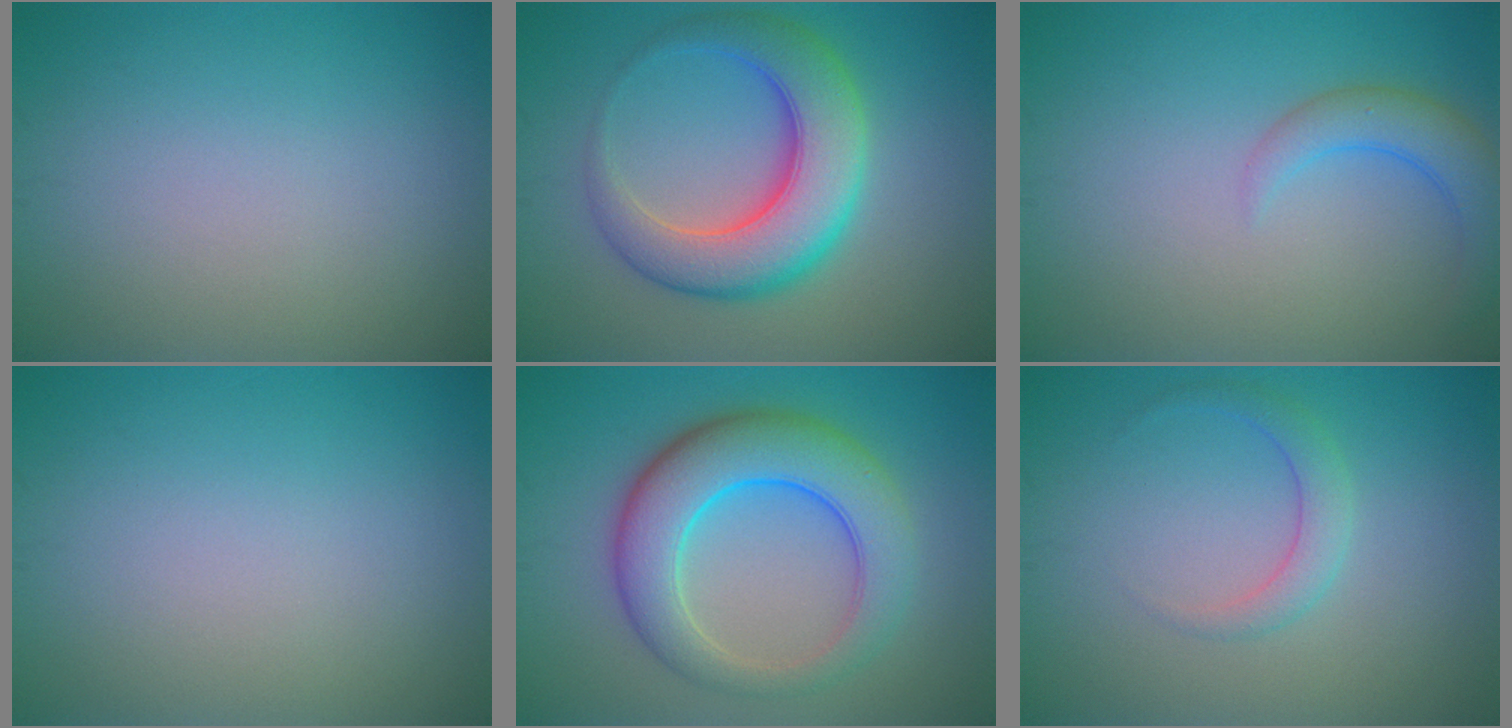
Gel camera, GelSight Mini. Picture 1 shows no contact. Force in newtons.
{"total": 8.1, "press": 8.1, "slide": 0.1}
{"total": 3.2, "press": 3.2, "slide": 0.3}
{"total": 0.0}
{"total": 7.9, "press": 7.9, "slide": 0.0}
{"total": 2.0, "press": 2.0, "slide": 0.1}